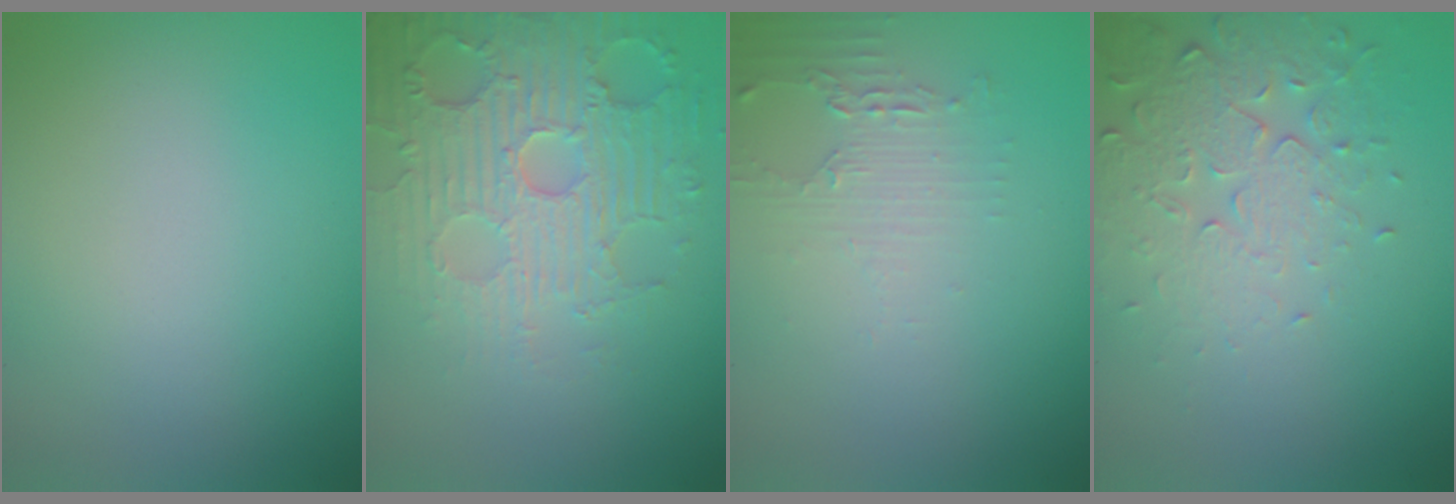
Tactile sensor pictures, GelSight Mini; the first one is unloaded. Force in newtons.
{"total": 5.5, "press": 5.1, "slide": 2.0}
{"total": 1.7, "press": 1.7, "slide": 0.3}
{"total": 5.1, "press": 3.8, "slide": 3.4}